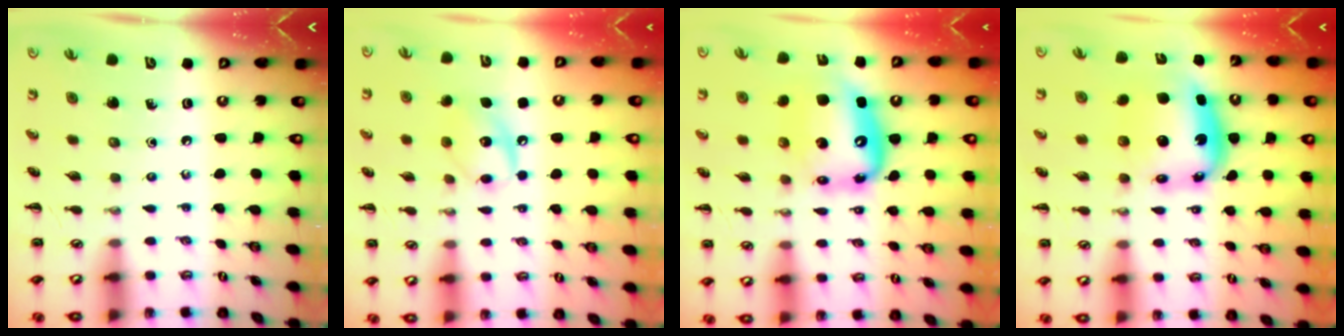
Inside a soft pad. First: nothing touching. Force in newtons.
{"total": 10.4, "press": 10.4, "slide": 1.2}
{"total": 12.2, "press": 11.8, "slide": 3.1}
{"total": 7.1, "press": 6.8, "slide": 2.1}